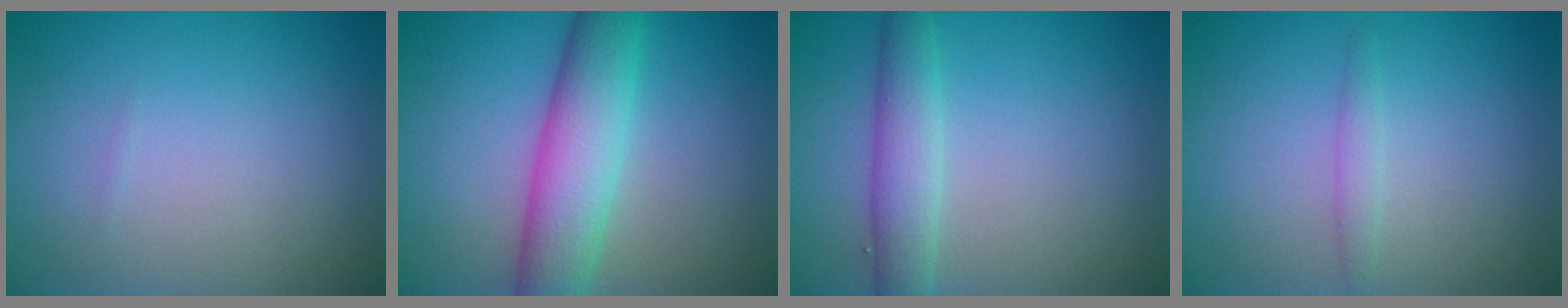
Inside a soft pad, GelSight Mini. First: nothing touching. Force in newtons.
{"total": 6.8, "press": 6.8, "slide": 0.2}
{"total": 3.4, "press": 3.4, "slide": 0.1}
{"total": 1.1, "press": 1.1, "slide": 0.0}